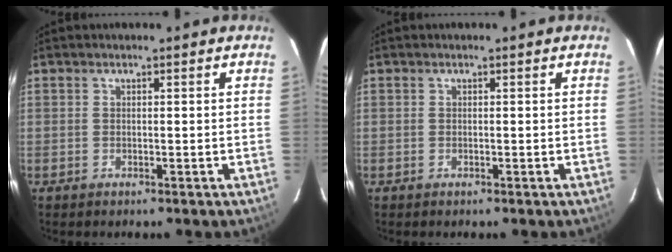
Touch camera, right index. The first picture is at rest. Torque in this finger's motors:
{"motor_torque": [0.01, 0.01, -0.01, -0.01]}